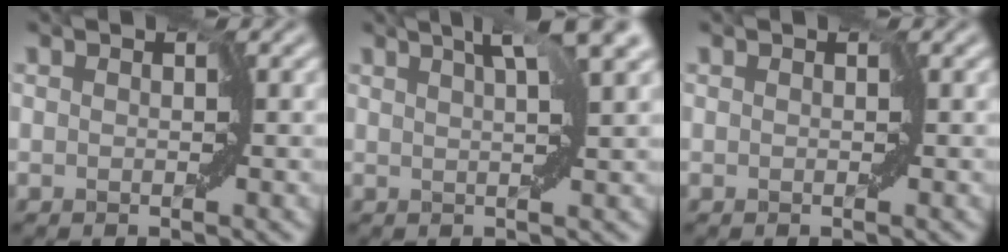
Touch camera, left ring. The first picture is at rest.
{"total": 4.1, "force": [2.6, -0.1, 3.2], "torque": [-0.055, 0.010, 0.045]}
{"total": 0.0}